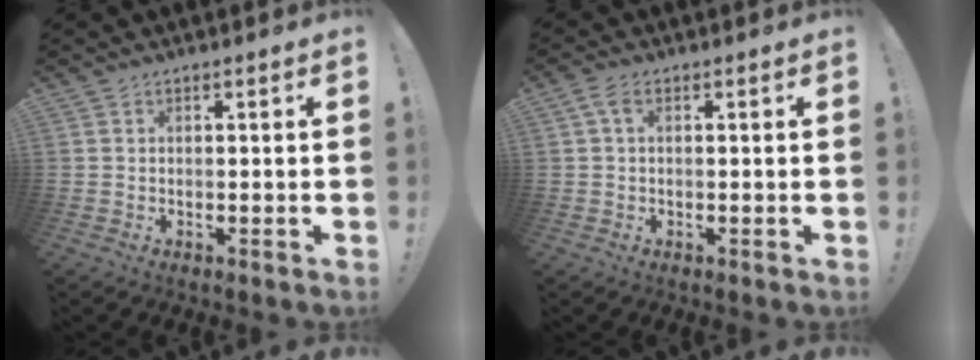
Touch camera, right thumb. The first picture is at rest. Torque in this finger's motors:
{"motor_torque": [-0.08, 0.20, -0.09, -0.16, -0.01]}